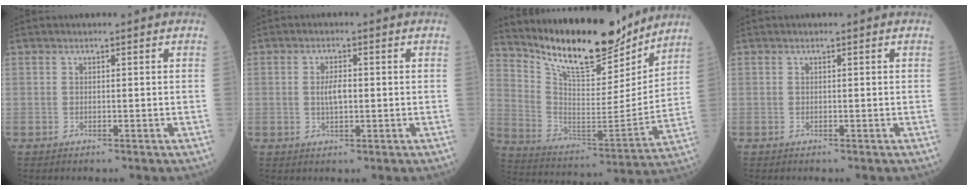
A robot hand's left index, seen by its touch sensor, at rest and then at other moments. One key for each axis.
{"total": 3.0, "fx": 0.0, "fy": 1.0, "fz": 2.8, "tx": -0.057, "ty": 0.002, "tz": 0.001}
{"total": 18.0, "fx": 15.9, "fy": 4.4, "fz": 7.4, "tx": -0.141, "ty": -0.029, "tz": 0.267}
{"total": 0.0}